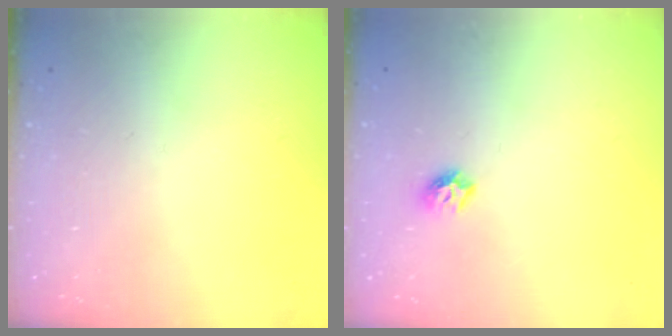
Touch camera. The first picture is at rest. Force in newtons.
{"total": 6.0, "press": 5.9, "slide": 0.8}